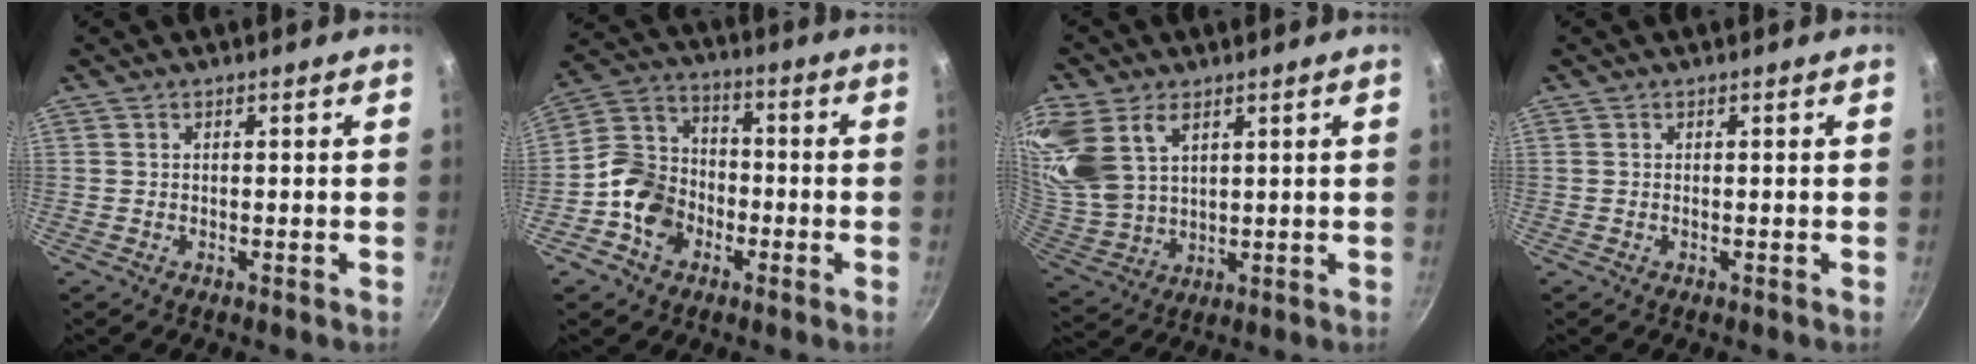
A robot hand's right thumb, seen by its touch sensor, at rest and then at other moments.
{"total": 11.5, "force": [-4.0, 9.0, 5.8], "torque": [-0.088, 0.038, -0.082]}
{"total": 17.3, "force": [7.0, 11.1, 11.2], "torque": [-0.273, -0.005, 0.149]}
{"total": 0.0}